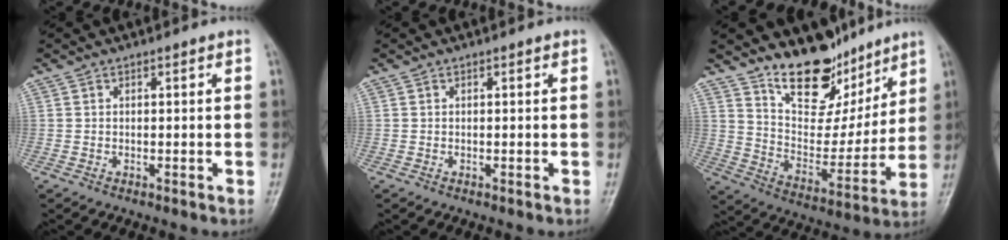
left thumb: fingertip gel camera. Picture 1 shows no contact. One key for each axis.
{"total": 0.0}
{"total": 15.4, "fx": 12.0, "fy": 7.5, "fz": 6.1, "tx": -0.044, "ty": -0.081, "tz": 0.210}